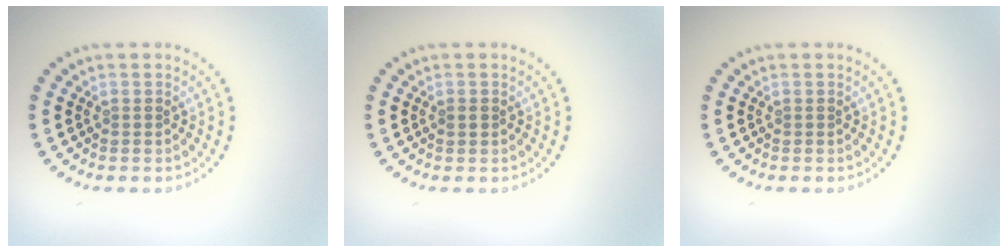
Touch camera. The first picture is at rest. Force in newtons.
{"total": 0.9, "press": 0.9, "slide": 0.2}
{"total": 0.0}